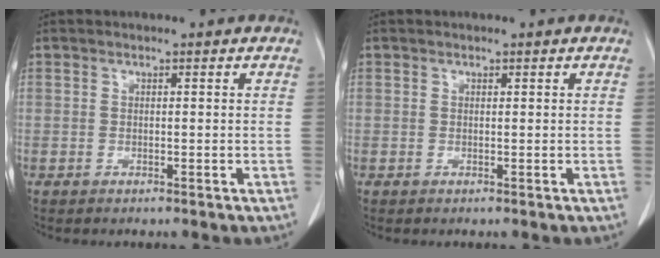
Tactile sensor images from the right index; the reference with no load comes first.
{"total": 0.0}